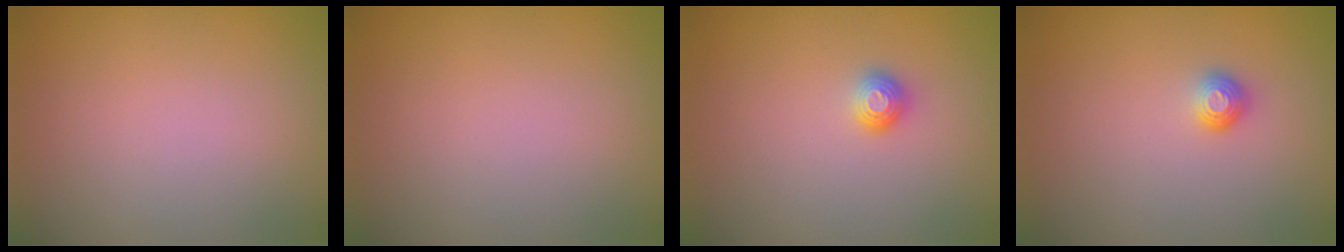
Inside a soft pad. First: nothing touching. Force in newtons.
{"total": 0.0}
{"total": 1.0, "press": 1.0, "slide": 0.1}
{"total": 1.1, "press": 1.0, "slide": 0.4}